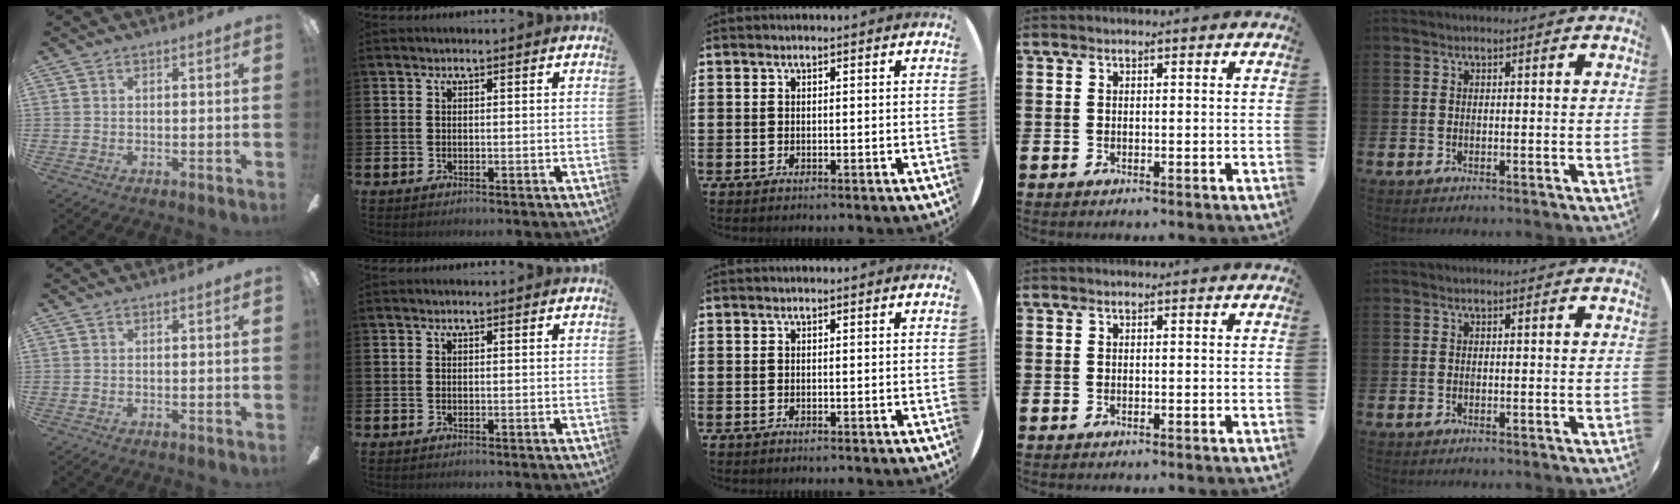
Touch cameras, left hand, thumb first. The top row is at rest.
{}